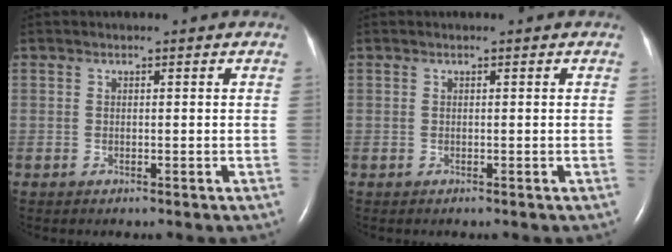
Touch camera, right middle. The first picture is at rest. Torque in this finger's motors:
{"motor_torque": [-0.15, 0.05, -0.04, 0.00]}